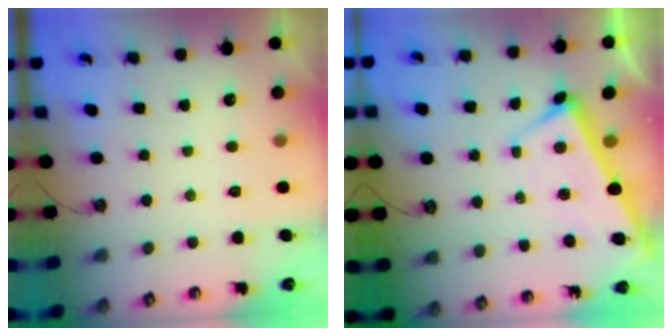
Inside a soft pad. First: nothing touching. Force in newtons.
{"total": 2.9, "press": 2.9, "slide": 0.2}